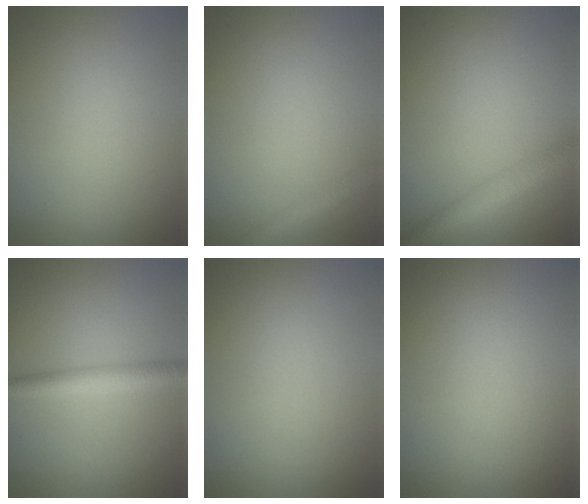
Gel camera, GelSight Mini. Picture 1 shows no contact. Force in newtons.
{"total": 1.8, "press": 1.8, "slide": 0.0}
{"total": 4.2, "press": 4.2, "slide": 0.2}
{"total": 2.5, "press": 2.5, "slide": 0.1}
{"total": 0.0}
{"total": 0.0}